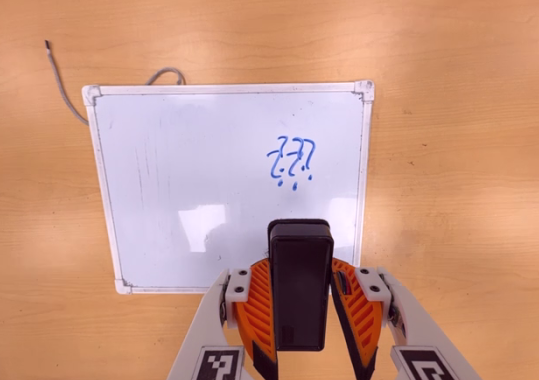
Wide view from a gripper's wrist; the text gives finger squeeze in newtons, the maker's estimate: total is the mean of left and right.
{"total": 5.3, "left": 4.1, "right": 6.4}